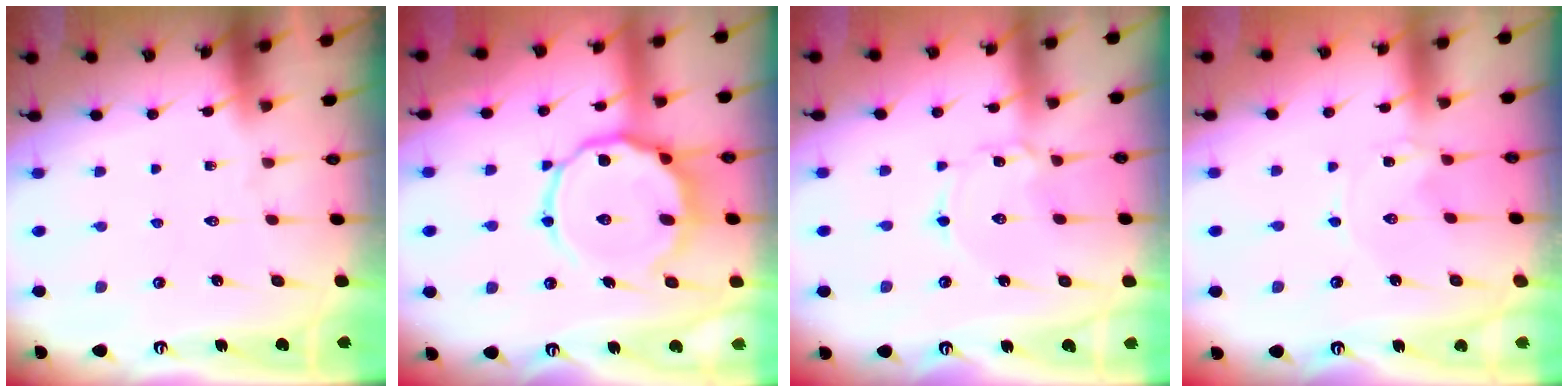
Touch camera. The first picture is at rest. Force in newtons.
{"total": 13.7, "press": 13.6, "slide": 1.2}
{"total": 1.8, "press": 1.8, "slide": 0.1}
{"total": 0.0}